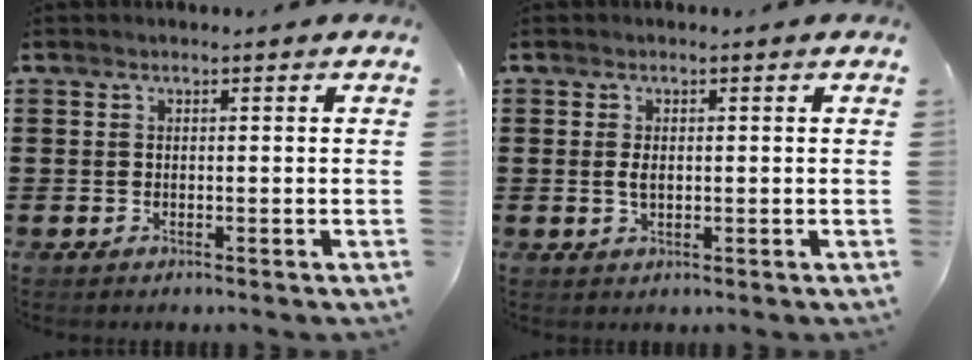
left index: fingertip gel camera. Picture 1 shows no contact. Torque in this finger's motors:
{"motor_torque": [0.37, 0.33, 0.18, 0.03]}